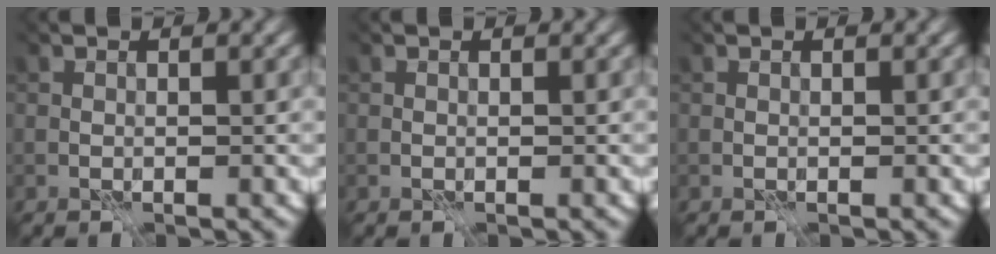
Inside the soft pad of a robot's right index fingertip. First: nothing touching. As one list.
[{"total": 0.0}, {"total": 0.0}]